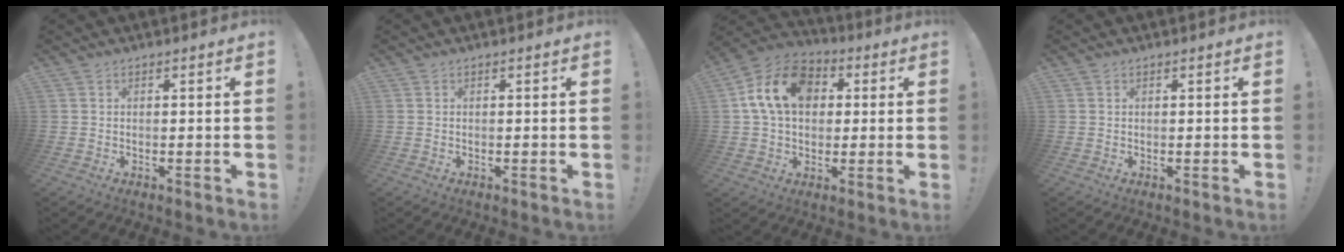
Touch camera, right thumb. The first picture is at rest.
{"total": 0.0}
{"total": 16.6, "force": [4.3, 12.1, 10.5], "torque": [-0.171, 0.010, 0.085]}
{"total": 0.0}